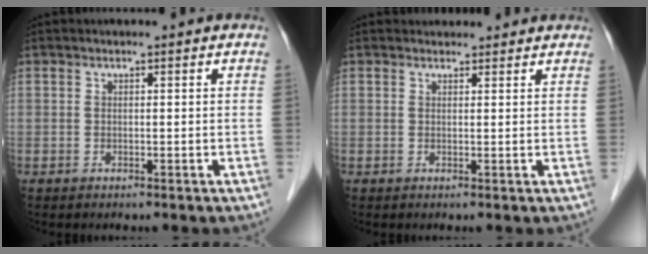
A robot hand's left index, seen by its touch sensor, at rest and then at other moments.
{"total": 3.1, "force": [2.9, 1.0, 0.2], "torque": [-0.003, 0.017, 0.034]}